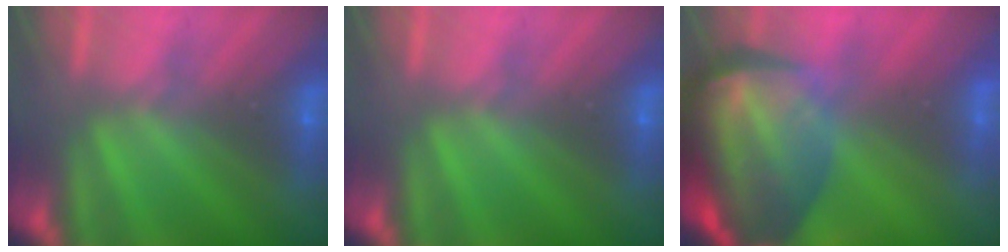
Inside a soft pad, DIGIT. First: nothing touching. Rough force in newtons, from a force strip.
{"total": 0.0}
{"total": 7.8}